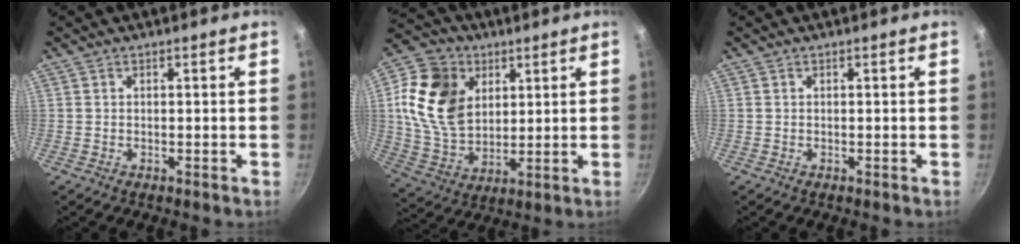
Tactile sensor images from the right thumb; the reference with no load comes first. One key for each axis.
{"total": 17.7, "fx": 5.1, "fy": 13.0, "fz": 10.8, "tx": -0.185, "ty": -0.014, "tz": 0.099}
{"total": 0.0}